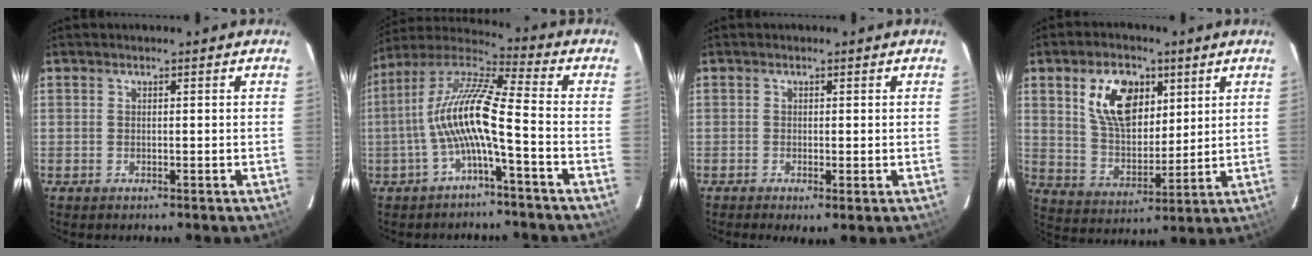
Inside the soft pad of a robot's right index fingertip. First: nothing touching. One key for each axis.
{"total": 11.6, "fx": -3.4, "fy": 1.0, "fz": 11.1, "tx": -0.225, "ty": 0.013, "tz": -0.068}
{"total": 1.3, "fx": -0.3, "fy": 0.4, "fz": 1.2, "tx": -0.026, "ty": -0.007, "tz": -0.006}
{"total": 12.9, "fx": 5.4, "fy": 7.9, "fz": 8.6, "tx": -0.159, "ty": 0.017, "tz": 0.107}